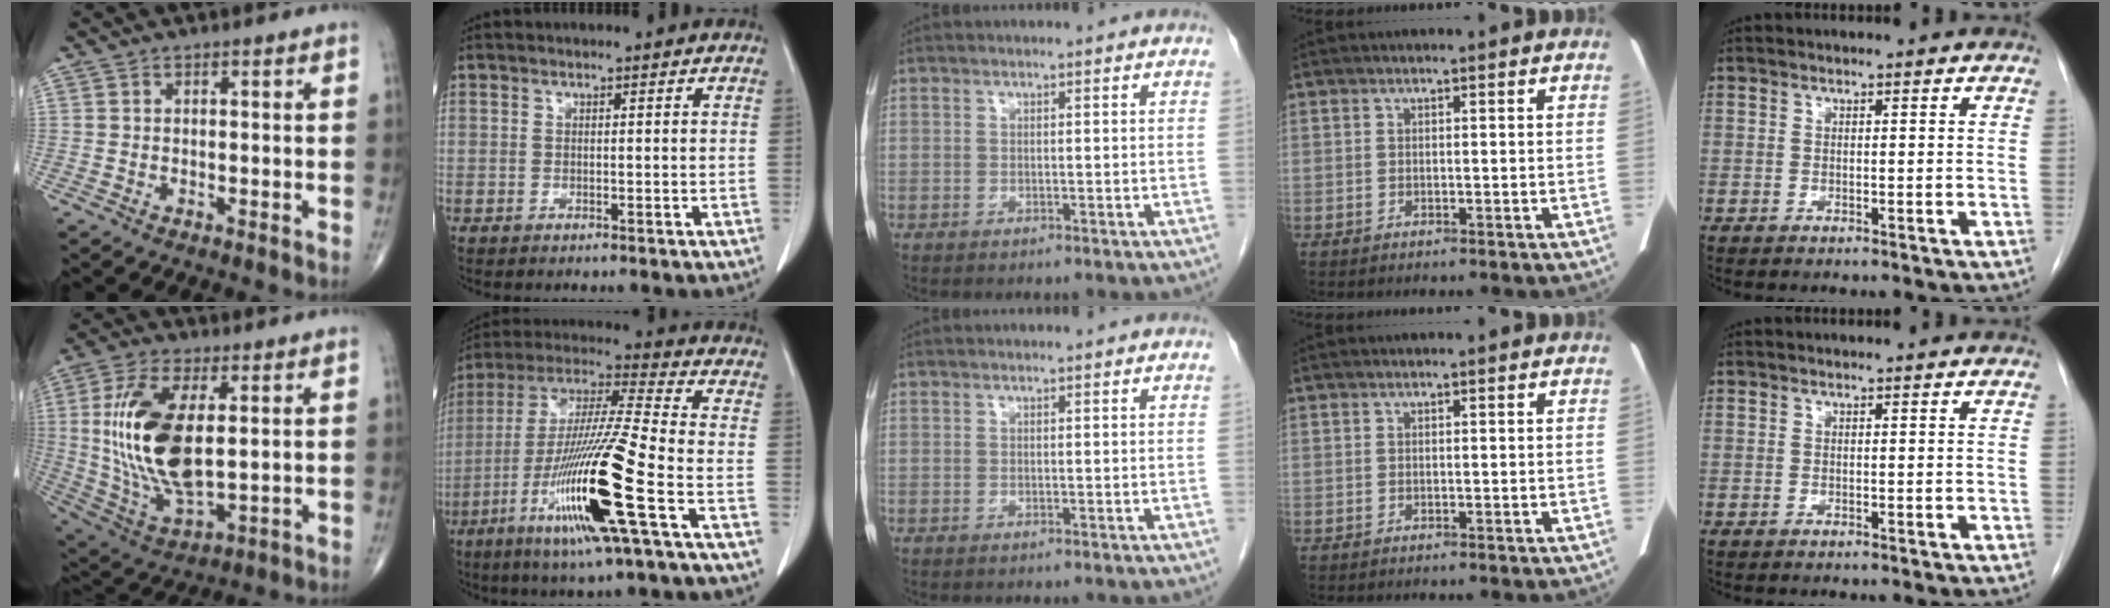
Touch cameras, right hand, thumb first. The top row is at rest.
{"thumb": {"total": 19.4, "force": [2.4, 9.0, 17.0], "torque": [-0.346, -0.018, 0.055]}, "index": {"total": 19.6, "force": [-7.6, -0.4, 18.1], "torque": [-0.381, -0.034, -0.148]}}